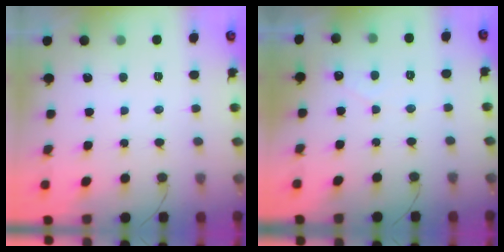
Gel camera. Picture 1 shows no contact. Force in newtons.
{"total": 1.6, "press": 1.6, "slide": 0.2}